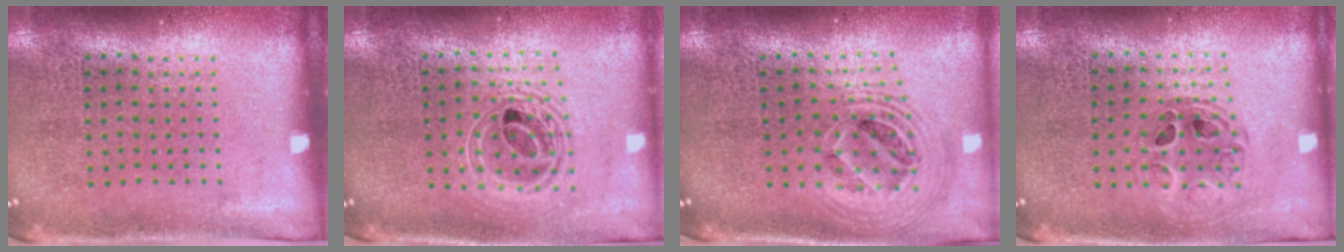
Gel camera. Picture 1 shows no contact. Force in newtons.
{"total": 2.0, "press": 1.5, "slide": 1.2}
{"total": 2.2, "press": 1.8, "slide": 1.3}
{"total": 0.8, "press": 0.8, "slide": 0.2}